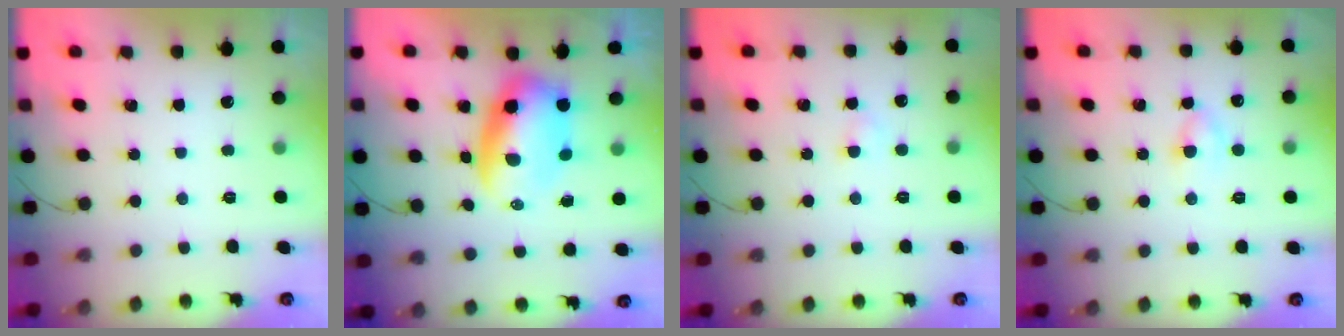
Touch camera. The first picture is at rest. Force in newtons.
{"total": 7.7, "press": 7.3, "slide": 2.2}
{"total": 2.3, "press": 2.2, "slide": 0.9}
{"total": 2.9, "press": 2.6, "slide": 1.3}